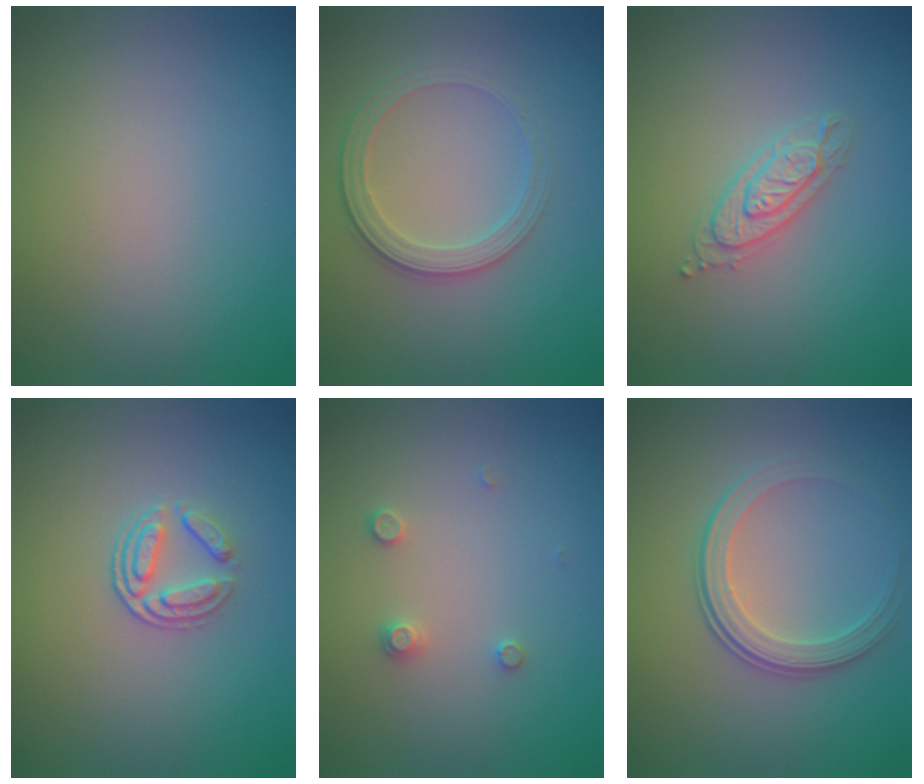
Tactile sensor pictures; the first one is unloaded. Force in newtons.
{"total": 2.8, "press": 2.6, "slide": 1.1}
{"total": 2.3, "press": 2.3, "slide": 0.4}
{"total": 2.4, "press": 1.9, "slide": 1.5}
{"total": 1.3, "press": 1.3, "slide": 0.2}
{"total": 3.4, "press": 2.8, "slide": 1.9}